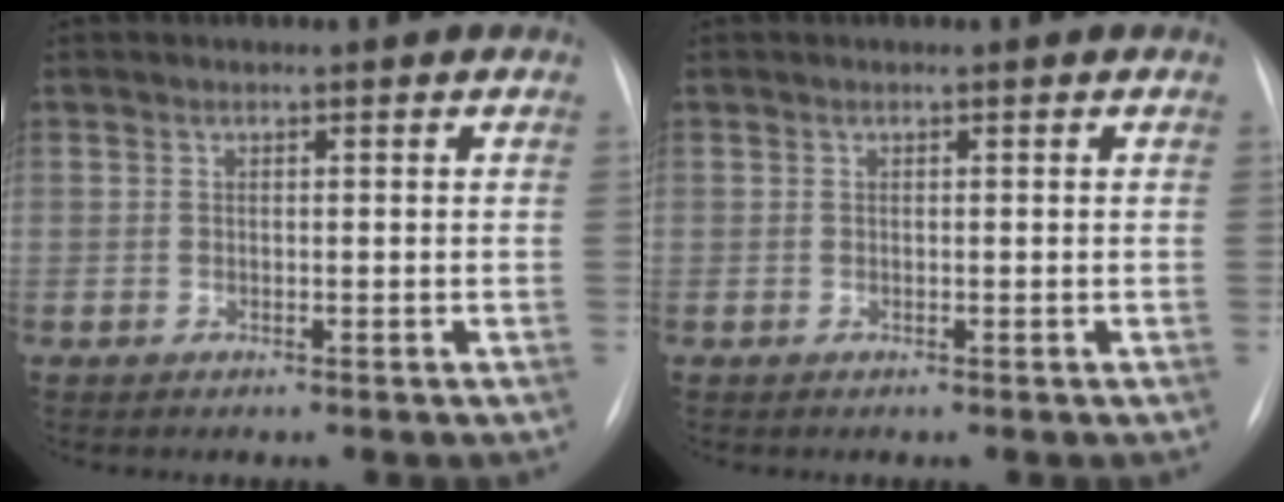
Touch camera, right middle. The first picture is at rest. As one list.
[{"total": 0.0}]